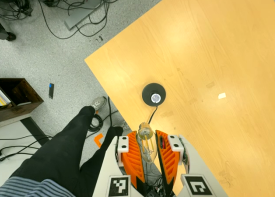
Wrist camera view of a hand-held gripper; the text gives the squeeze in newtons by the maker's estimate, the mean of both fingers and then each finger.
{"total": 21.1, "left": 25.0, "right": 17.1}